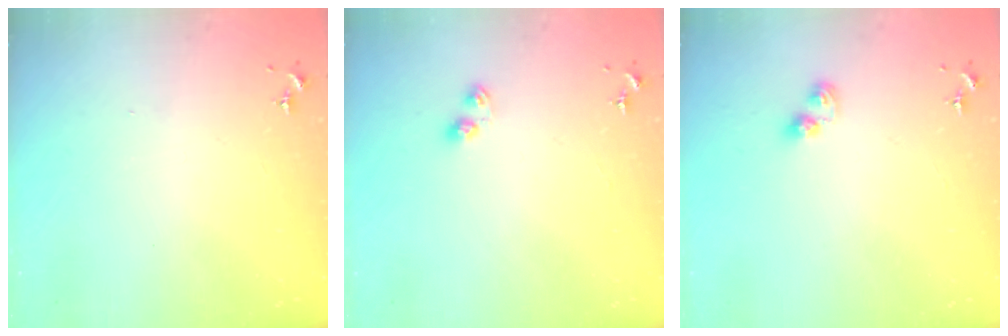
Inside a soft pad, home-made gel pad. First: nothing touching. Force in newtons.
{"total": 4.5, "press": 4.4, "slide": 0.6}
{"total": 4.8, "press": 4.8, "slide": 0.4}